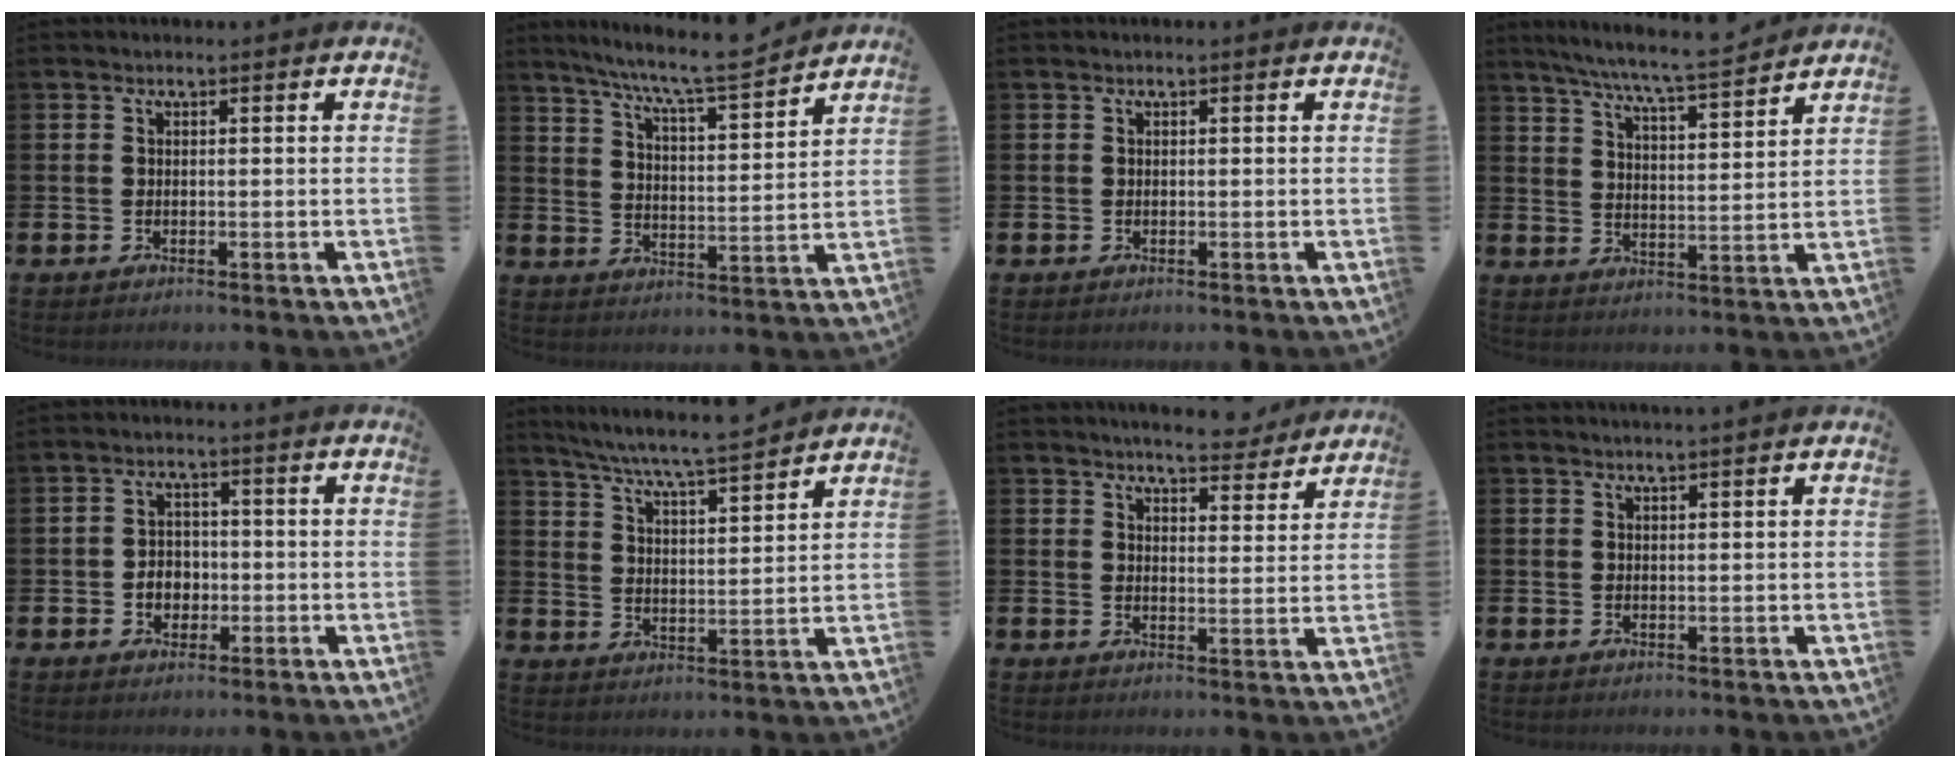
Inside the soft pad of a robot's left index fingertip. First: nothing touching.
{"total": 8.3, "force": [7.8, 0.1, 2.8], "torque": [-0.076, -0.055, 0.133]}
{"total": 0.0}
{"total": 7.5, "force": [7.0, -0.3, 2.5], "torque": [-0.065, -0.046, 0.121]}
{"total": 3.1, "force": [-0.8, 2.6, 1.5], "torque": [-0.018, 0.000, -0.022]}
{"total": 6.8, "force": [6.5, -0.3, 2.0], "torque": [-0.065, -0.047, 0.112]}
{"total": 5.6, "force": [5.5, 0.8, 1.0], "torque": [-0.024, -0.032, 0.097]}
{"total": 1.0, "force": [1.0, -0.2, 0.2], "torque": [0.002, -0.003, 0.018]}